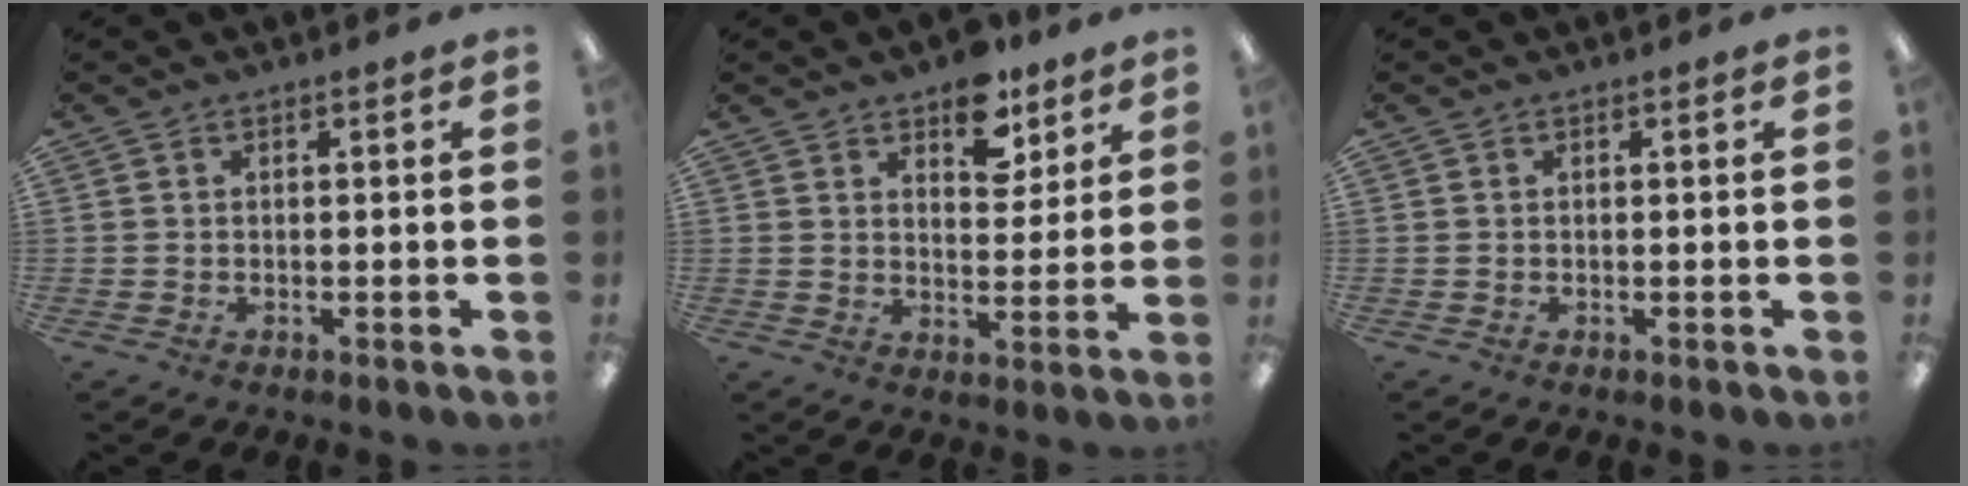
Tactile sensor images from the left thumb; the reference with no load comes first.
{"total": 9.5, "force": [6.8, 5.1, 4.2], "torque": [-0.041, -0.036, 0.116]}
{"total": 0.0}